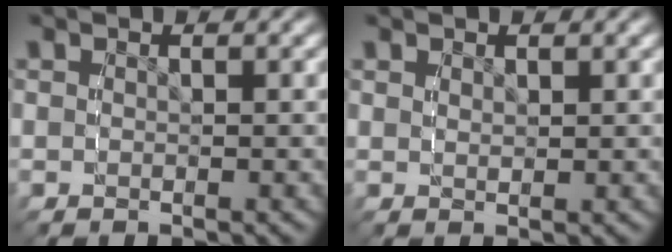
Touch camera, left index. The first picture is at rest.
{"total": 0.8, "force": [0.8, 0.0, 0.0], "torque": [-0.001, 0.000, 0.016]}